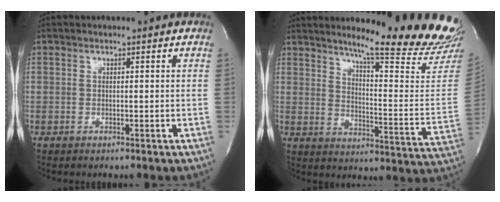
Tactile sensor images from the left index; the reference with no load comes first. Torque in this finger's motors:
{"motor_torque": [0.01, -0.04, 0.47, 0.10]}